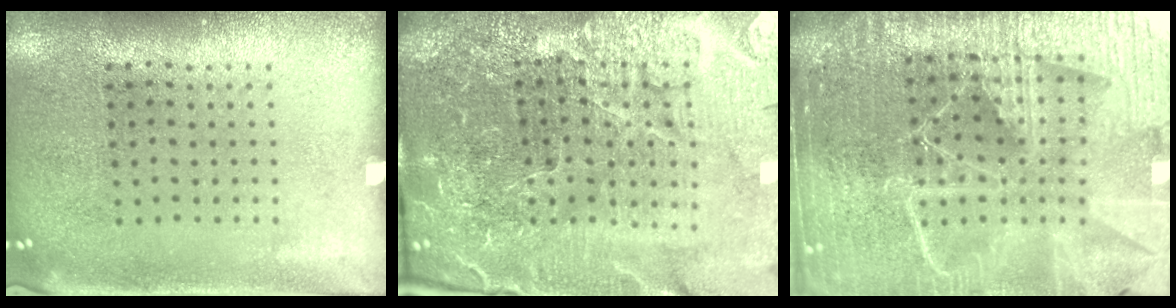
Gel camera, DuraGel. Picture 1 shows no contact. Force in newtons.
{"total": 5.9, "press": 5.4, "slide": 2.3}
{"total": 6.4, "press": 5.6, "slide": 3.3}